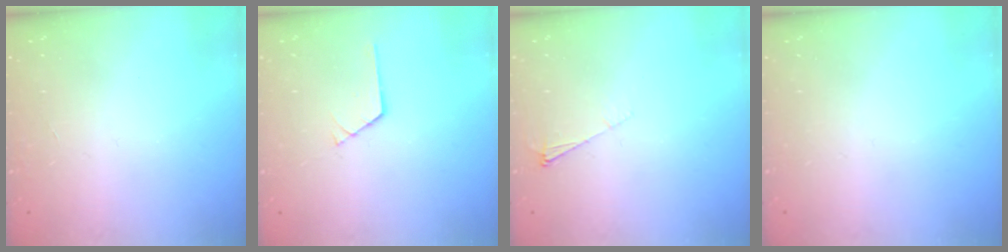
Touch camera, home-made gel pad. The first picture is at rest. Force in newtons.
{"total": 0.9, "press": 0.9, "slide": 0.1}
{"total": 4.3, "press": 4.2, "slide": 0.6}
{"total": 0.0}